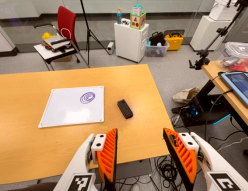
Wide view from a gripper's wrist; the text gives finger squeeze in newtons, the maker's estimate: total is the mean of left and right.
{"total": 0.0}